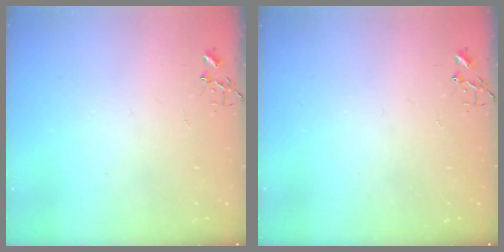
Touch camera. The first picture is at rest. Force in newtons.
{"total": 0.0}